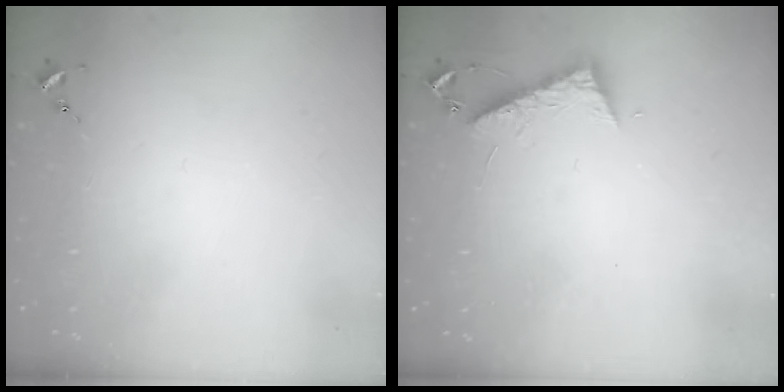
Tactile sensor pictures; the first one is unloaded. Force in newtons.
{"total": 7.7, "press": 7.6, "slide": 0.6}